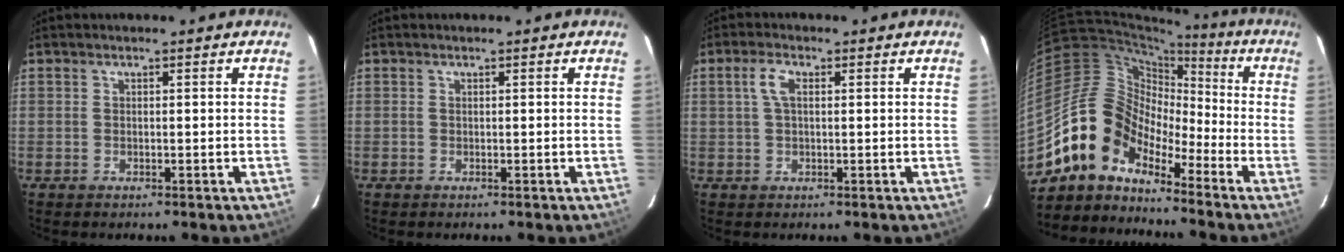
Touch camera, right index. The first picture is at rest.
{"total": 0.0}
{"total": 3.2, "force": [0.8, 1.4, 2.8], "torque": [-0.058, 0.008, 0.016]}
{"total": 11.4, "force": [-8.9, 6.1, 3.8], "torque": [-0.066, 0.036, -0.187]}